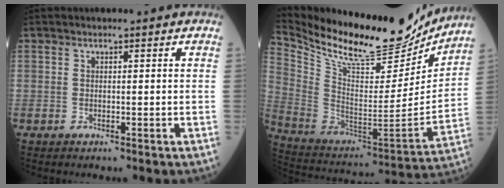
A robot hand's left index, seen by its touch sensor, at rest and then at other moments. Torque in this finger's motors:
{"motor_torque": [0.88, -1.26, 0.15, 0.03]}